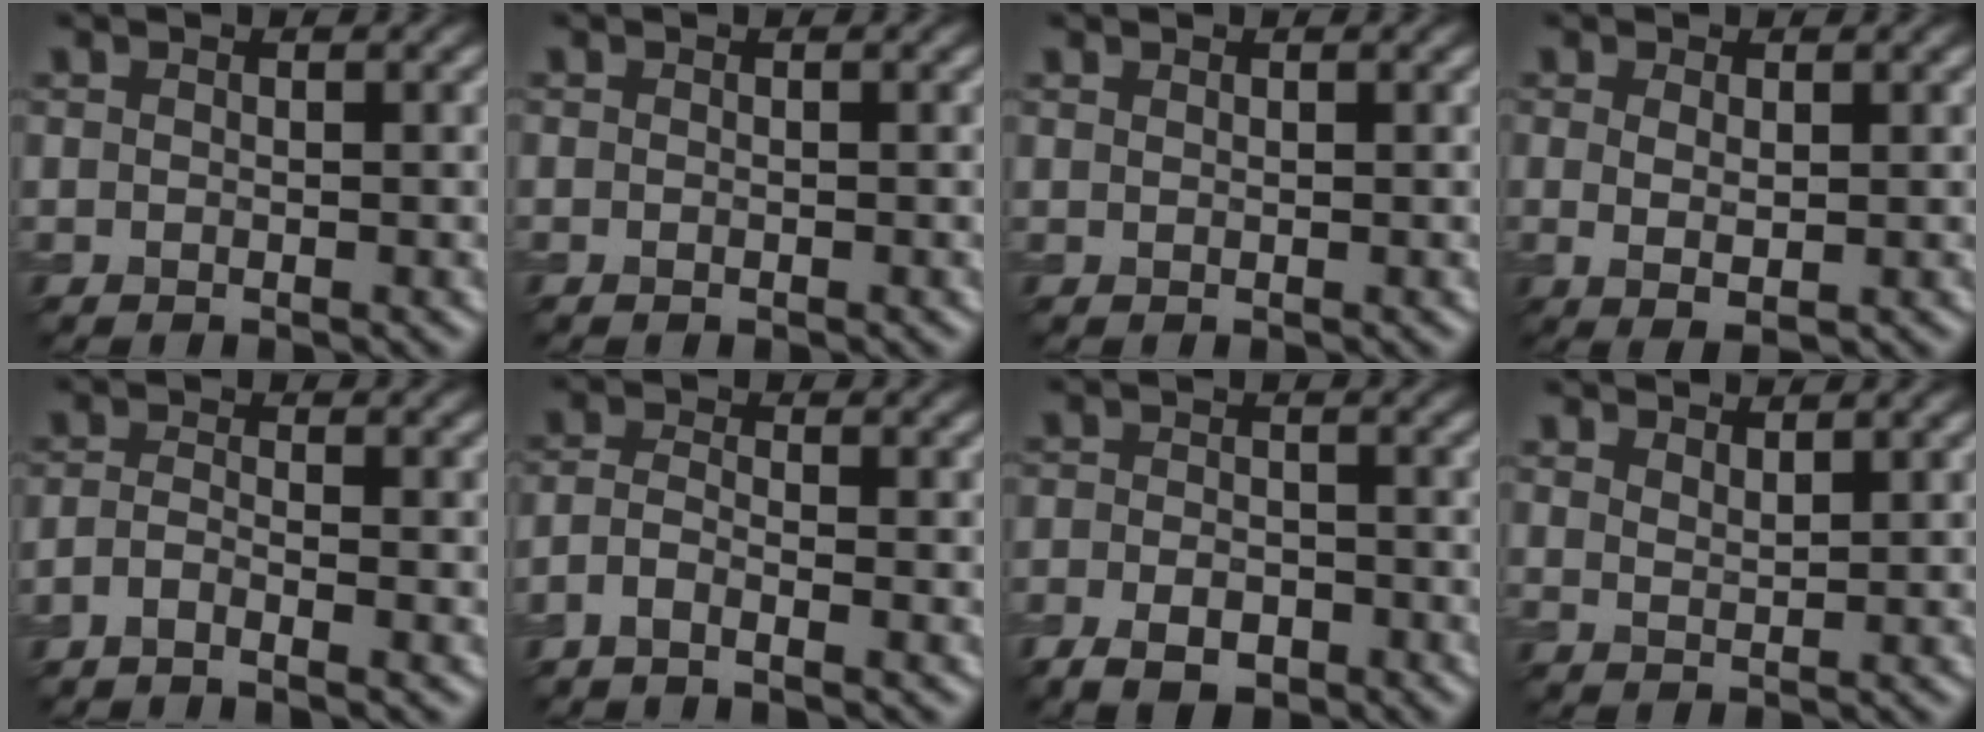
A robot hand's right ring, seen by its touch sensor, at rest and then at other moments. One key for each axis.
{"total": 0.0}
{"total": 0.0}
{"total": 1.6, "fx": 0.2, "fy": 0.4, "fz": 1.6, "tx": -0.030, "ty": -0.005, "tz": 0.006}
{"total": 1.7, "fx": -1.2, "fy": 0.3, "fz": 1.1, "tx": -0.025, "ty": -0.005, "tz": -0.031}
{"total": 2.2, "fx": -1.5, "fy": 0.6, "fz": 1.5, "tx": -0.034, "ty": -0.001, "tz": -0.038}
{"total": 4.0, "fx": -2.5, "fy": 2.1, "fz": 2.3, "tx": -0.036, "ty": -0.003, "tz": -0.048}
{"total": 1.8, "fx": 1.7, "fy": 0.3, "fz": 0.6, "tx": -0.010, "ty": 0.001, "tz": 0.030}